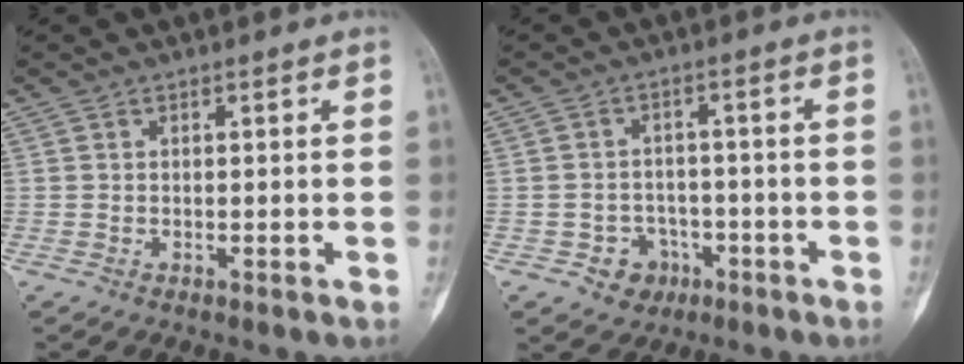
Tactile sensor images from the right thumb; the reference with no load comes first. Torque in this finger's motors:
{"motor_torque": [0.36, 0.30, 0.28, -0.17, 0.15]}